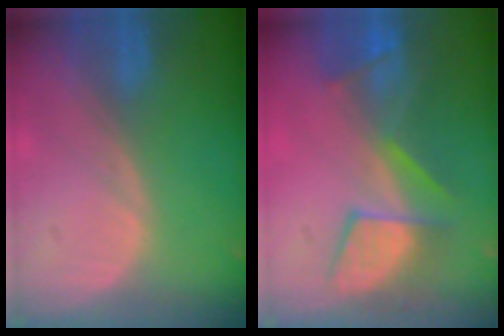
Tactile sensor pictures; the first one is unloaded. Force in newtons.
{"total": 7.9, "press": 7.8, "slide": 1.2}